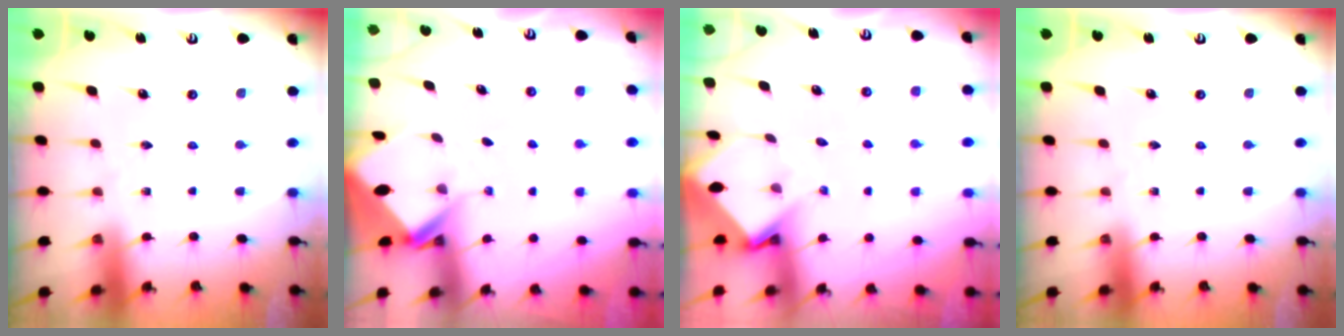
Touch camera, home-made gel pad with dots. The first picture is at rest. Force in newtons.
{"total": 3.1, "press": 3.1, "slide": 0.1}
{"total": 3.6, "press": 3.6, "slide": 0.3}
{"total": 0.0}